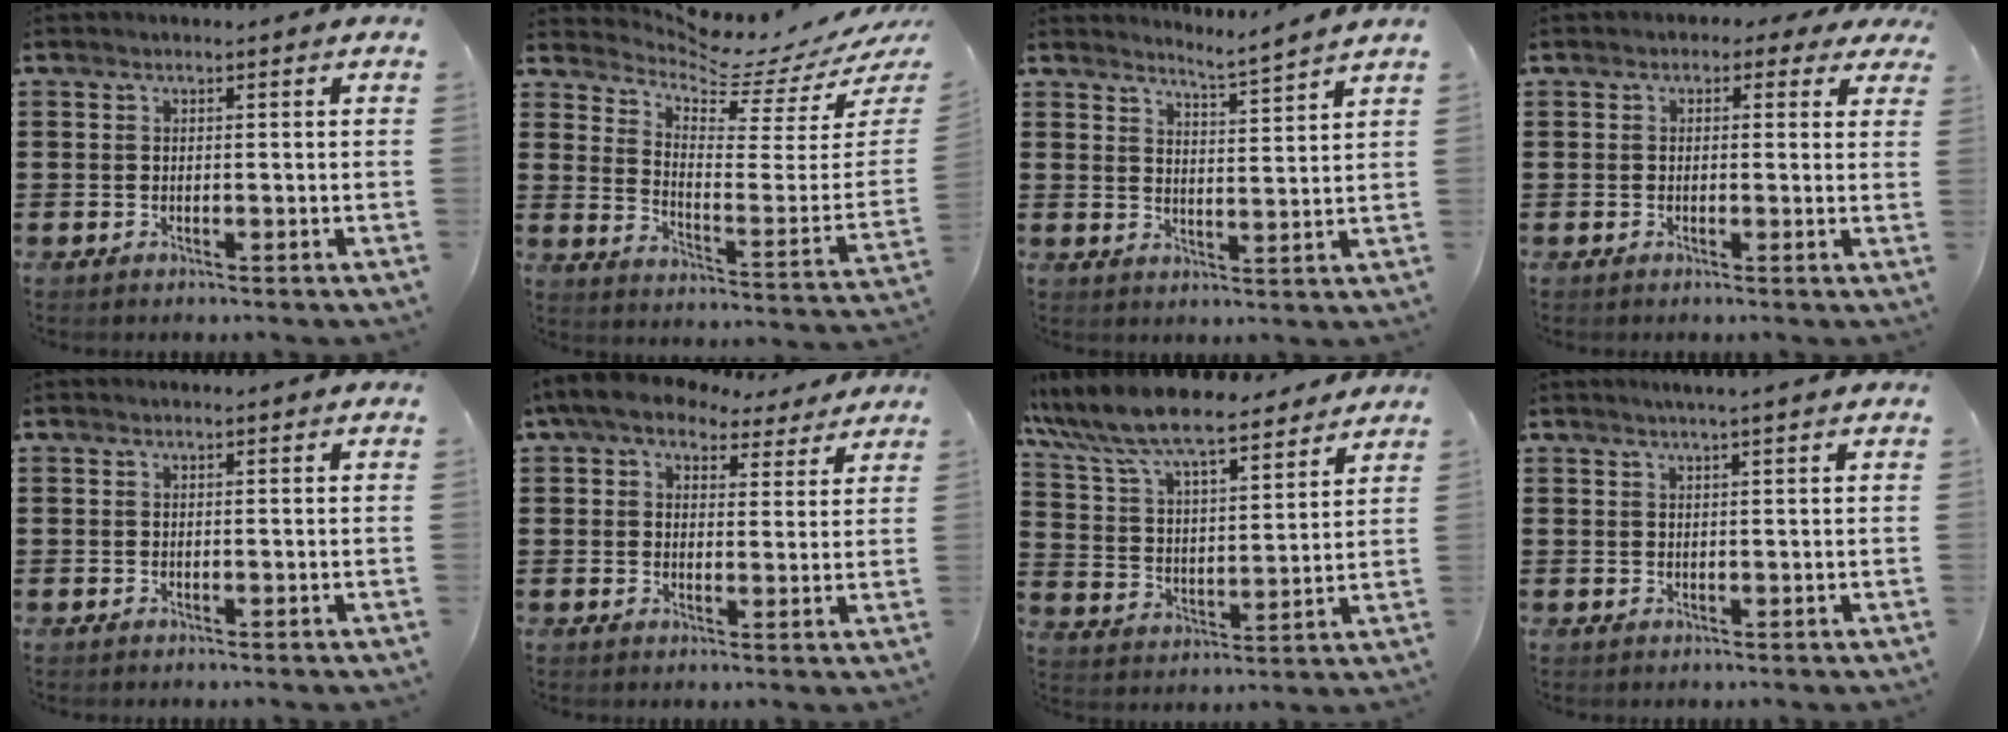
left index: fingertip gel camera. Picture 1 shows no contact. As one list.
[{"total": 5.0, "force": [4.7, 0.5, 1.5], "torque": [-0.045, -0.060, 0.070]}, {"total": 3.8, "force": [3.6, -1.2, 0.5], "torque": [-0.023, -0.027, 0.060]}, {"total": 1.5, "force": [0.5, 1.2, 0.8], "torque": [-0.013, 0.005, 0.004]}, {"total": 0.0}, {"total": 6.4, "force": [5.1, 2.8, 2.8], "torque": [-0.068, -0.009, 0.091]}, {"total": 9.2, "force": [8.2, 1.4, 3.8], "torque": [-0.107, -0.040, 0.143]}, {"total": 1.6, "force": [1.2, -0.2, 1.0], "torque": [-0.018, -0.001, 0.022]}]